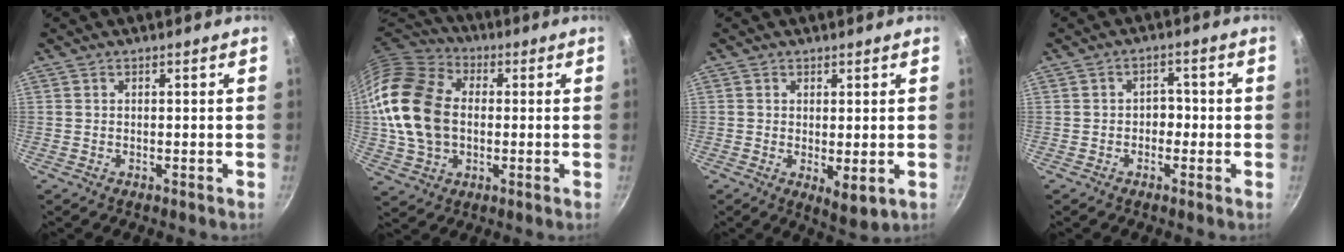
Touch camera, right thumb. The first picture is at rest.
{"total": 19.9, "force": [0.4, 14.3, 13.7], "torque": [-0.256, 0.025, 0.003]}
{"total": 4.7, "force": [0.0, 2.0, 4.3], "torque": [-0.063, -0.023, 0.002]}
{"total": 2.8, "force": [-0.8, 2.2, 1.6], "torque": [0.006, 0.014, -0.015]}